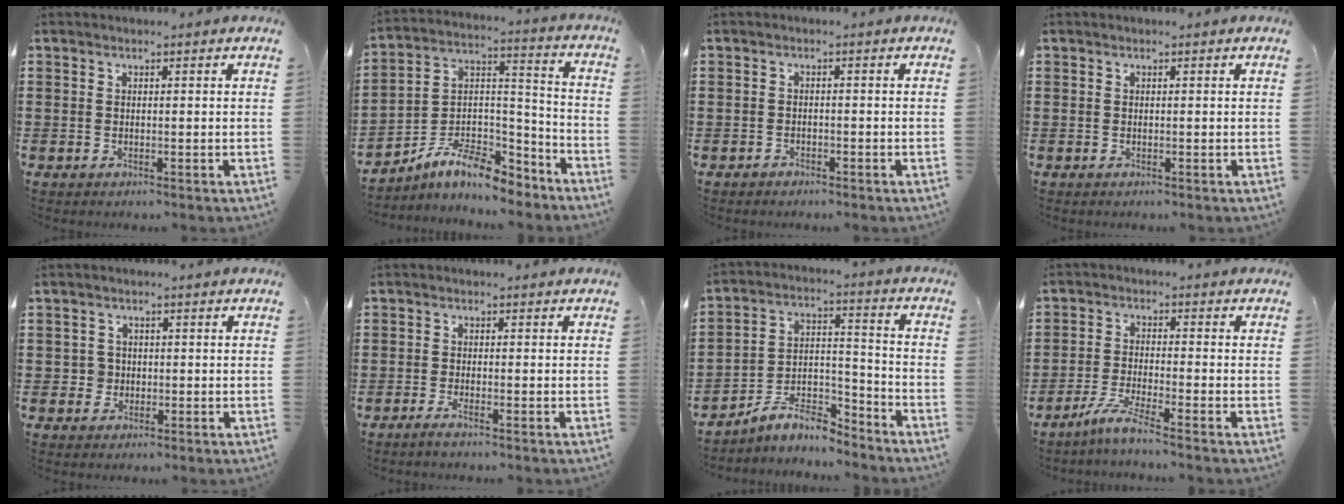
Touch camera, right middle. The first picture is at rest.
{"total": 9.3, "force": [-7.8, 2.7, 4.4], "torque": [-0.080, 0.018, -0.155]}
{"total": 1.0, "force": [-0.9, 0.4, 0.1], "torque": [-0.003, 0.002, -0.021]}
{"total": 0.0}
{"total": 1.9, "force": [-0.3, 1.9, 0.5], "torque": [-0.016, 0.006, -0.008]}
{"total": 1.3, "force": [-0.9, -0.3, 0.9], "torque": [-0.014, -0.003, -0.016]}
{"total": 8.1, "force": [-7.2, 2.3, 2.9], "torque": [-0.052, 0.017, -0.138]}
{"total": 4.6, "force": [-3.8, -0.2, 2.7], "torque": [-0.065, -0.011, -0.075]}